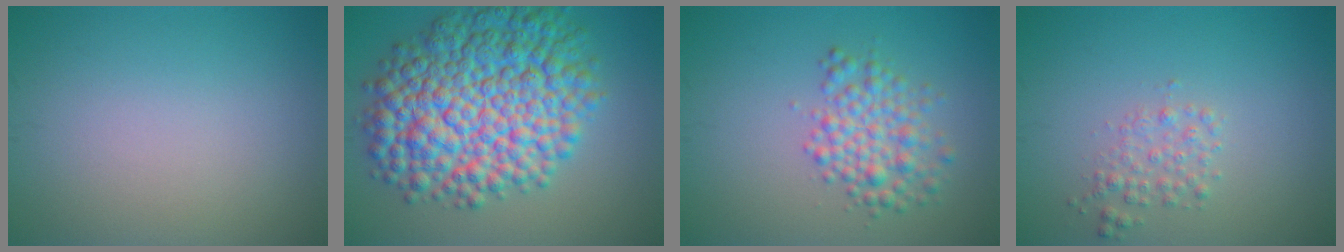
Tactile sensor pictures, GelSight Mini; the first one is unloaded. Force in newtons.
{"total": 12.8, "press": 12.8, "slide": 0.2}
{"total": 3.7, "press": 3.7, "slide": 0.1}
{"total": 1.7, "press": 1.7, "slide": 0.1}